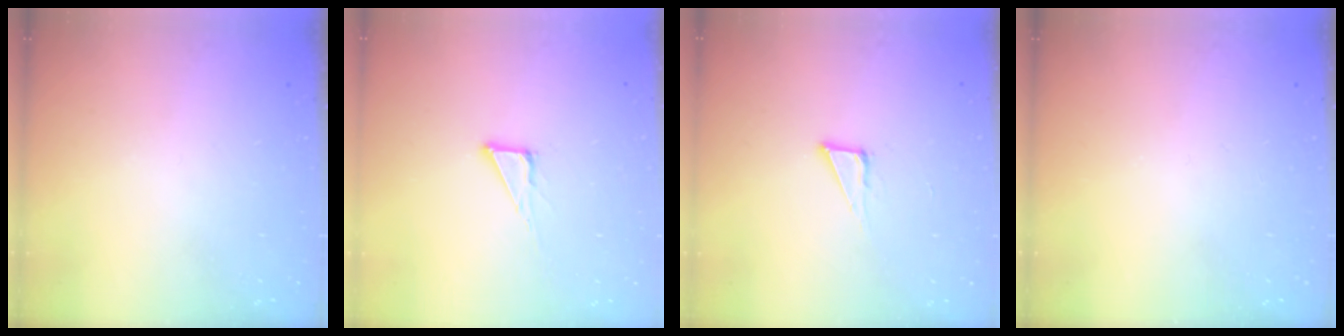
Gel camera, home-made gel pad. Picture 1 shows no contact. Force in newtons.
{"total": 5.0, "press": 5.0, "slide": 0.1}
{"total": 6.4, "press": 6.4, "slide": 0.4}
{"total": 0.0}